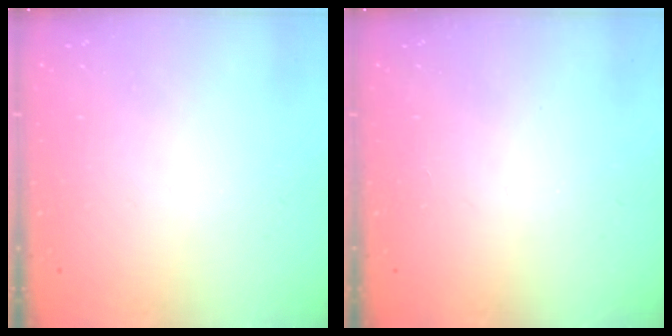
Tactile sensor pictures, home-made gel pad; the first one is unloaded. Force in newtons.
{"total": 2.8, "press": 2.8, "slide": 0.4}